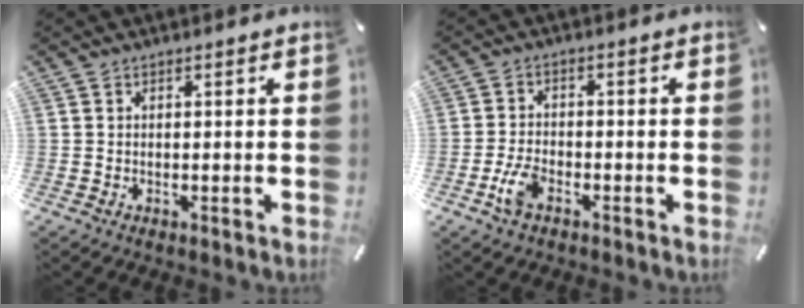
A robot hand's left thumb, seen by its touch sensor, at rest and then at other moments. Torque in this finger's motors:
{"motor_torque": [-0.13, 0.47, 0.06, 0.06, 0.06]}